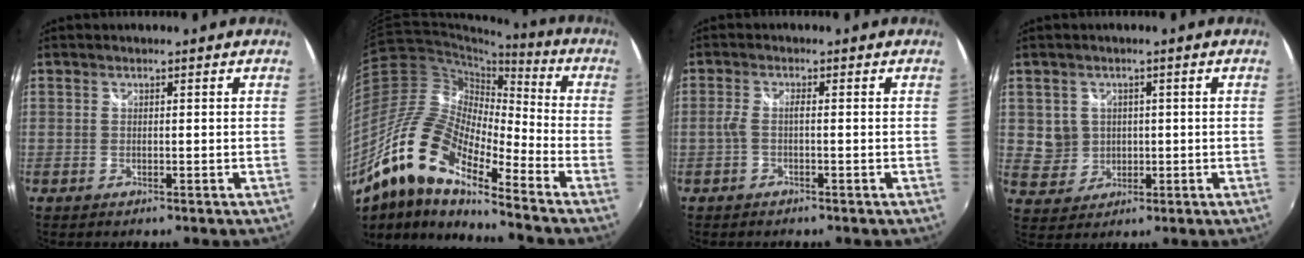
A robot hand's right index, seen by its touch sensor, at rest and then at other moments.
{"total": 16.9, "force": [-10.6, 4.6, 12.3], "torque": [-0.221, -0.001, -0.223]}
{"total": 2.0, "force": [-0.7, 0.1, 1.8], "torque": [-0.038, 0.001, -0.014]}
{"total": 5.2, "force": [0.8, 5.0, 1.1], "torque": [-0.025, 0.008, 0.024]}